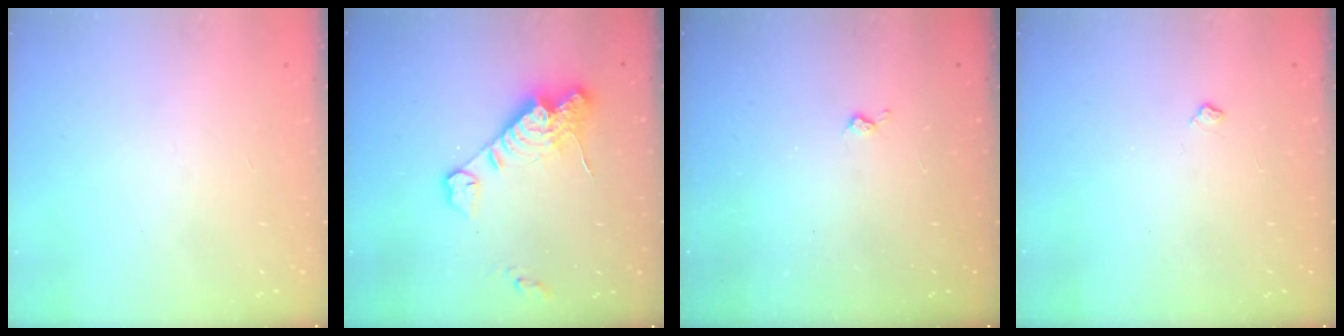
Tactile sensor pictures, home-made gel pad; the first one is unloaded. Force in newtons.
{"total": 14.1, "press": 14.0, "slide": 1.5}
{"total": 2.8, "press": 2.7, "slide": 0.5}
{"total": 3.7, "press": 3.7, "slide": 0.6}